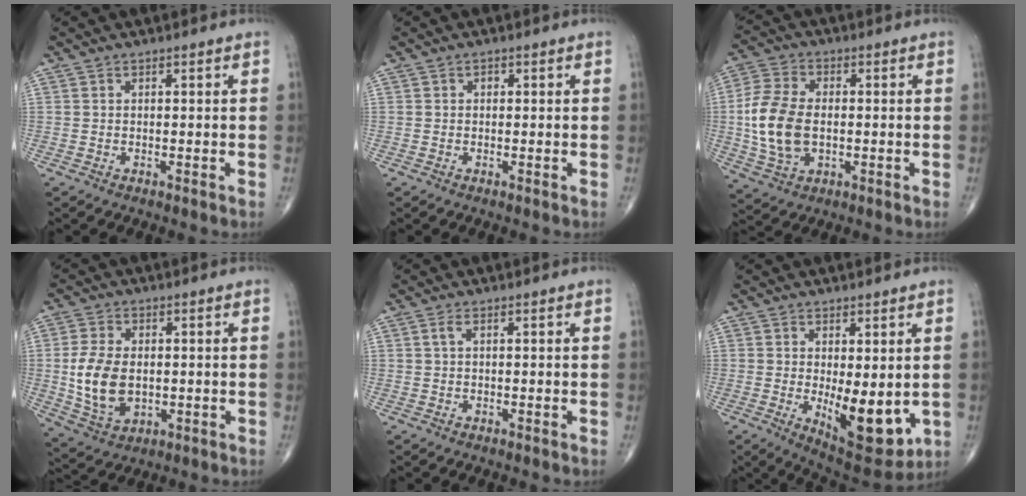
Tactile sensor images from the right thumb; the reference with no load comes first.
{"total": 0.6, "force": [0.1, 0.5, 0.3], "torque": [-0.001, 0.002, -0.001]}
{"total": 12.6, "force": [-0.7, 7.8, 9.9], "torque": [-0.204, 0.006, -0.012]}
{"total": 10.9, "force": [-0.4, 6.9, 8.4], "torque": [-0.161, -0.006, 0.002]}
{"total": 1.0, "force": [0.3, 0.3, 0.9], "torque": [-0.029, 0.007, 0.005]}
{"total": 11.9, "force": [-1.5, 5.1, 10.7], "torque": [-0.131, -0.029, -0.005]}